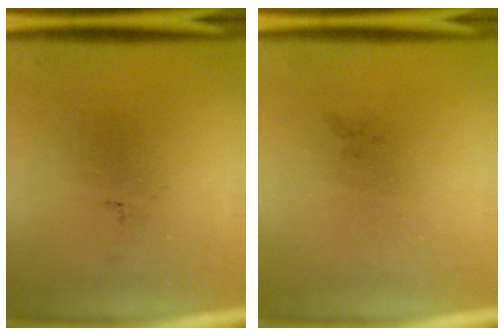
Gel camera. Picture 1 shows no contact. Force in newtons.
{"total": 0.0}